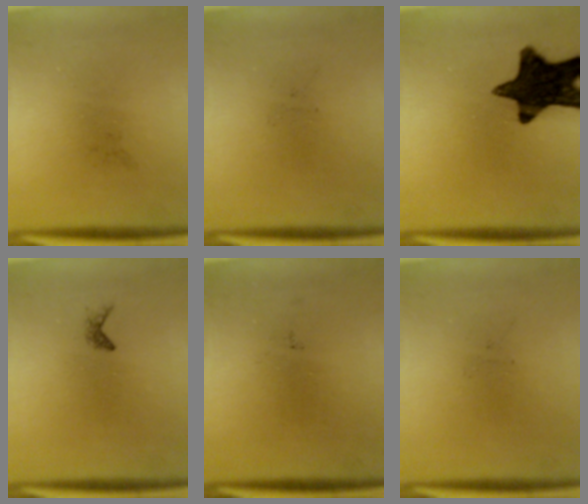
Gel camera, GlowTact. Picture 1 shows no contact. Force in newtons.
{"total": 0.0}
{"total": 15.2}
{"total": 0.6}
{"total": 0.0}
{"total": 0.0}